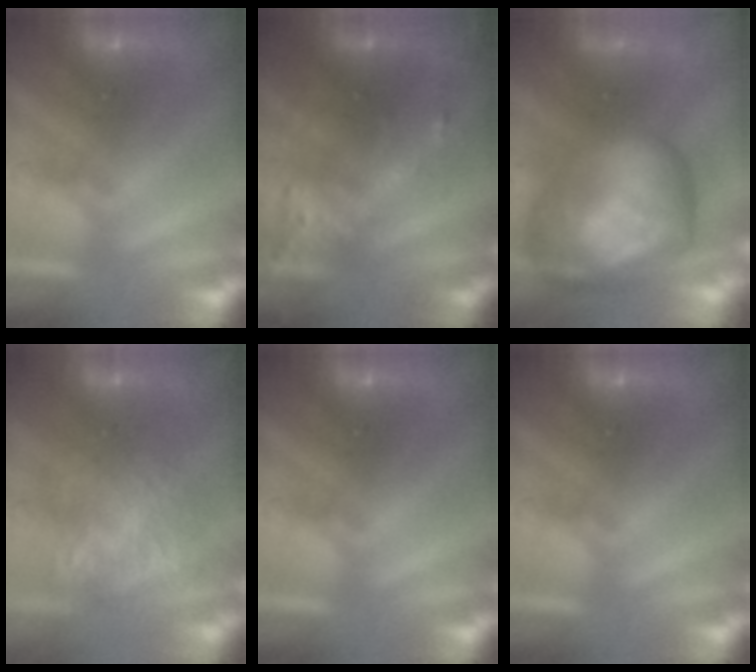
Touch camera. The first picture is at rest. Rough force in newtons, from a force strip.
{"total": 7.4}
{"total": 7.9}
{"total": 5.8}
{"total": 0.0}
{"total": 0.0}